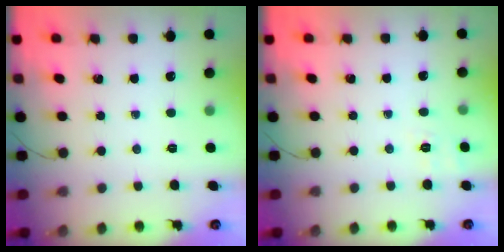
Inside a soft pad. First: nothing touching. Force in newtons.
{"total": 2.1, "press": 0.8, "slide": 2.0}